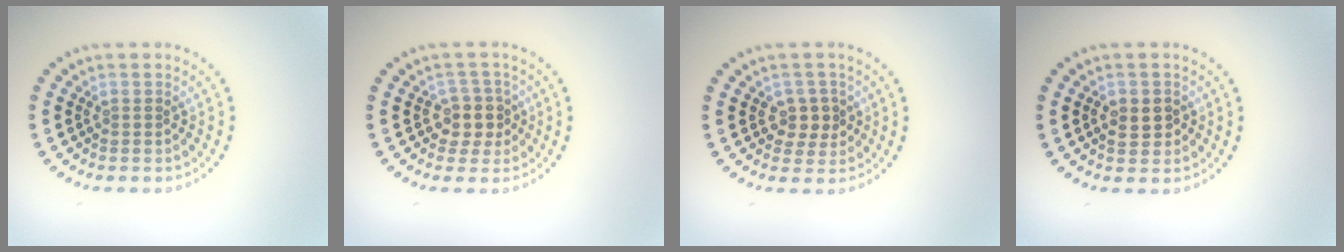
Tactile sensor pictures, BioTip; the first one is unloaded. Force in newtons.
{"total": 2.7, "press": 2.3, "slide": 1.4}
{"total": 2.2, "press": 2.1, "slide": 0.6}
{"total": 2.3, "press": 2.3, "slide": 0.3}